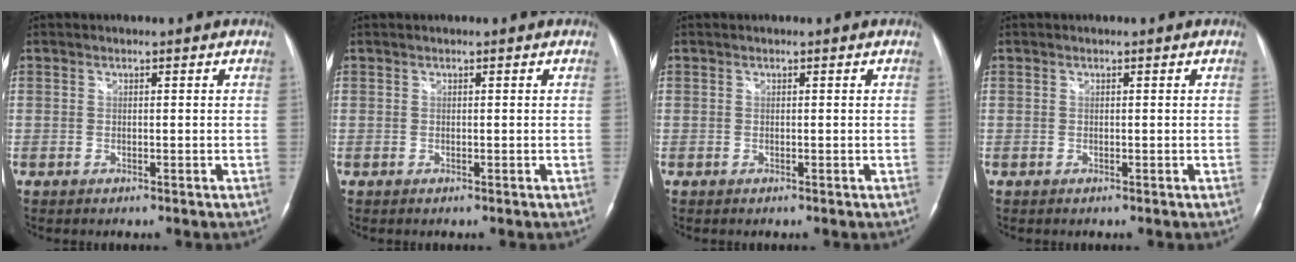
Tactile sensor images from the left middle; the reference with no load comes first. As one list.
[{"total": 0.0}, {"total": 0.0}, {"total": 0.0}]